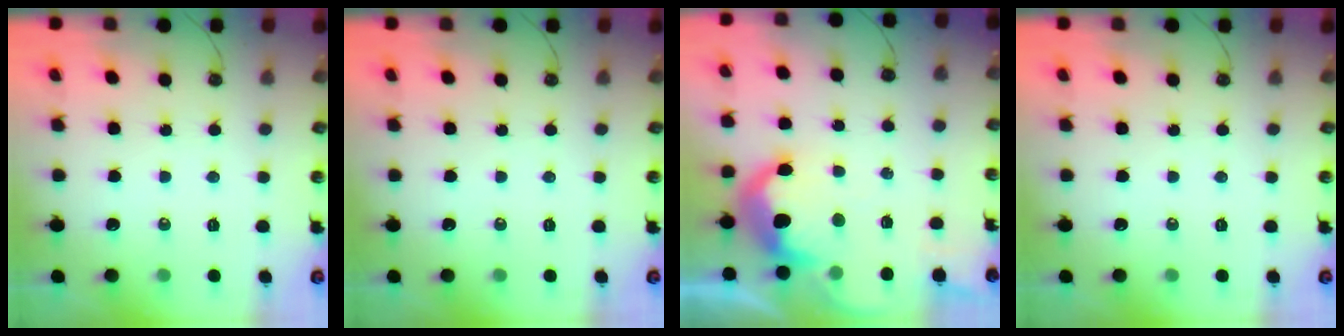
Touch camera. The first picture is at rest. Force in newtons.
{"total": 0.0}
{"total": 13.6, "press": 13.6, "slide": 0.9}
{"total": 0.0}